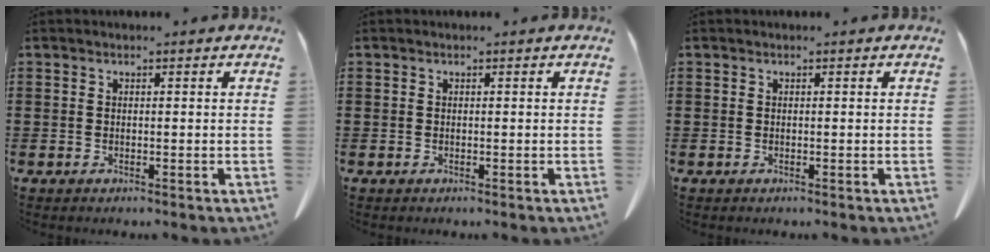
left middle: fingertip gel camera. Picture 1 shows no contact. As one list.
[{"total": 0.0}, {"total": 0.0}]